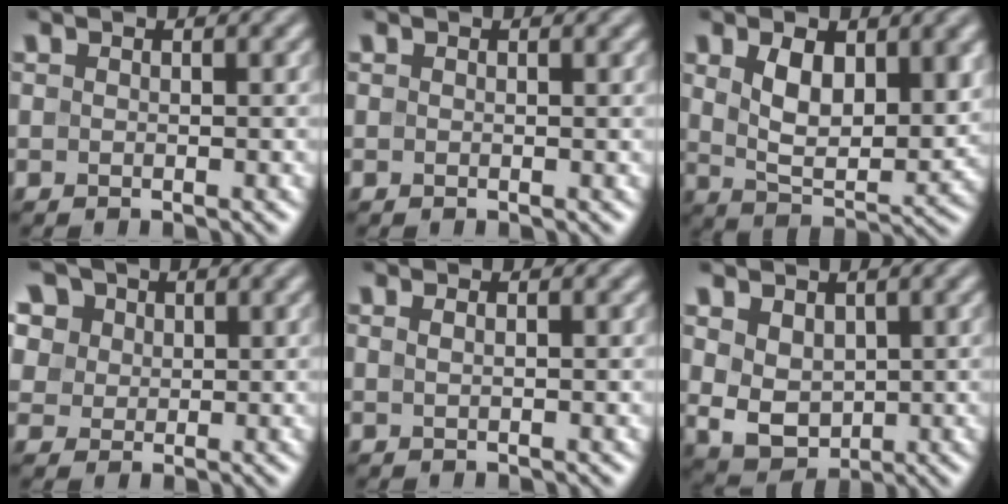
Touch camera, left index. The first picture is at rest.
{"total": 0.0}
{"total": 7.0, "force": [2.0, 3.7, 5.6], "torque": [-0.103, -0.009, 0.043]}
{"total": 8.9, "force": [4.9, 6.4, 3.9], "torque": [-0.096, 0.024, 0.065]}
{"total": 1.1, "force": [0.5, 0.5, 0.9], "torque": [-0.008, -0.004, 0.001]}
{"total": 4.0, "force": [1.1, 2.9, 2.5], "torque": [-0.054, -0.008, 0.026]}